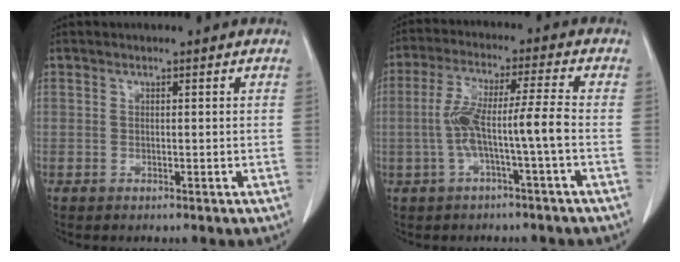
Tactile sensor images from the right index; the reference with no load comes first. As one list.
[{"total": 8.3, "force": [-1.8, -0.5, 8.1], "torque": [-0.161, 0.023, -0.031]}]